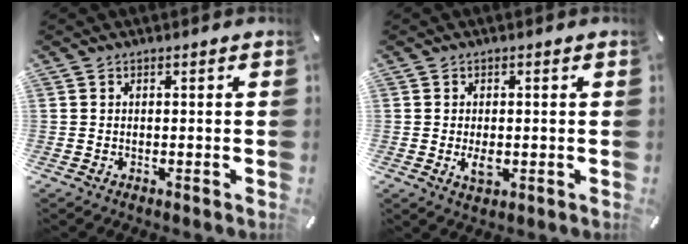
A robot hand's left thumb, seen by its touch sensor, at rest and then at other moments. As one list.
[{"total": 3.4, "force": [-0.4, 1.9, 2.7], "torque": [-0.056, -0.007, -0.010]}]